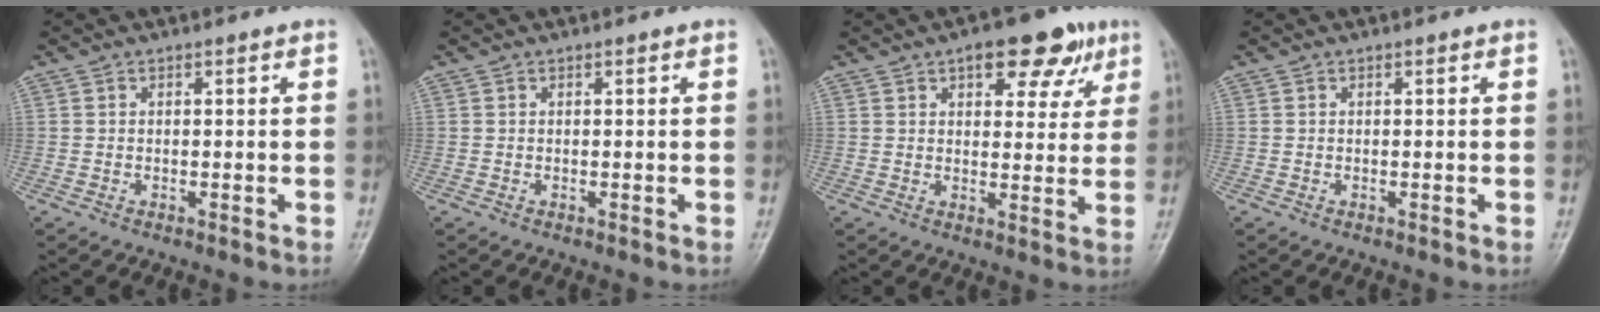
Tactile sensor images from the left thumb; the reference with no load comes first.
{"total": 0.0}
{"total": 10.7, "force": [5.7, 5.3, 7.3], "torque": [-0.054, -0.013, 0.071]}
{"total": 0.0}